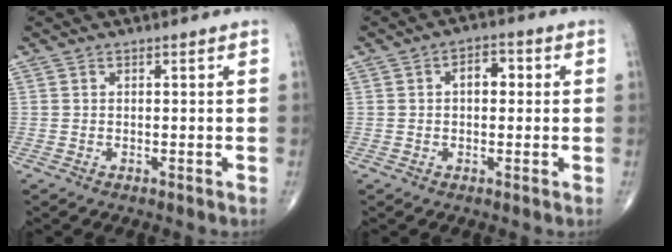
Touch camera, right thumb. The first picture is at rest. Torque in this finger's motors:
{"motor_torque": [0.64, 1.03, 0.51, 0.08, 0.00]}